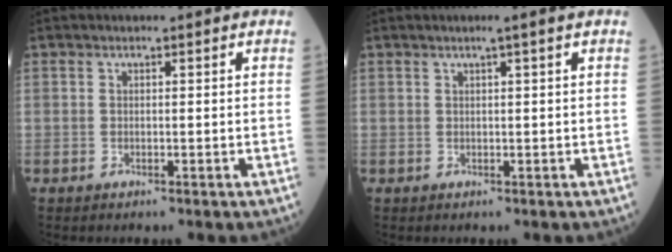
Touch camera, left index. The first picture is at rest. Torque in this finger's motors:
{"motor_torque": [0.08, -0.09, 0.01, 0.00]}